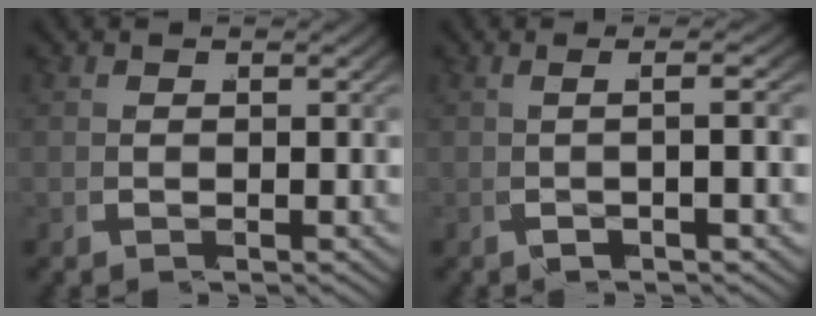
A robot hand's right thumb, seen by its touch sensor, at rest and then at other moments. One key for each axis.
{"total": 2.9, "fx": -0.3, "fy": 0.4, "fz": 2.9, "tx": -0.058, "ty": 0.015, "tz": -0.002}